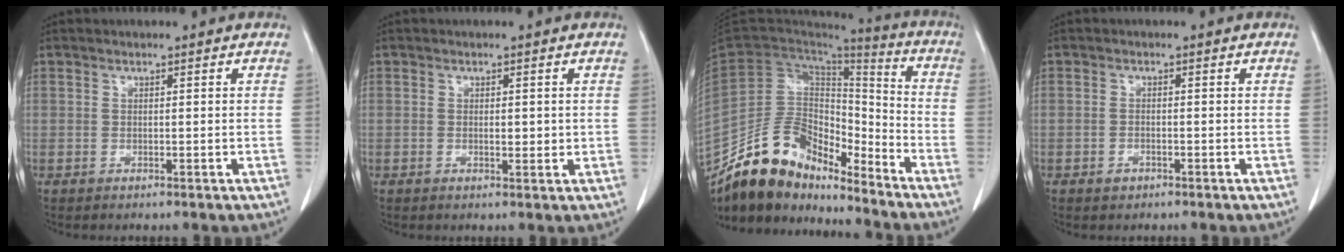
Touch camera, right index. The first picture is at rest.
{"total": 1.7, "force": [0.2, 0.8, 1.5], "torque": [-0.021, -0.002, 0.003]}
{"total": 15.5, "force": [-13.4, 6.0, 4.7], "torque": [-0.074, 0.053, -0.244]}
{"total": 1.2, "force": [-0.7, 0.8, 0.5], "torque": [-0.007, 0.002, -0.008]}